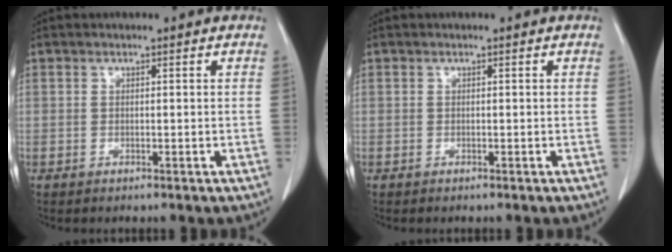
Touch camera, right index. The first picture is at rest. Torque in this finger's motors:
{"motor_torque": [-0.04, 0.00, 0.03, 0.01]}